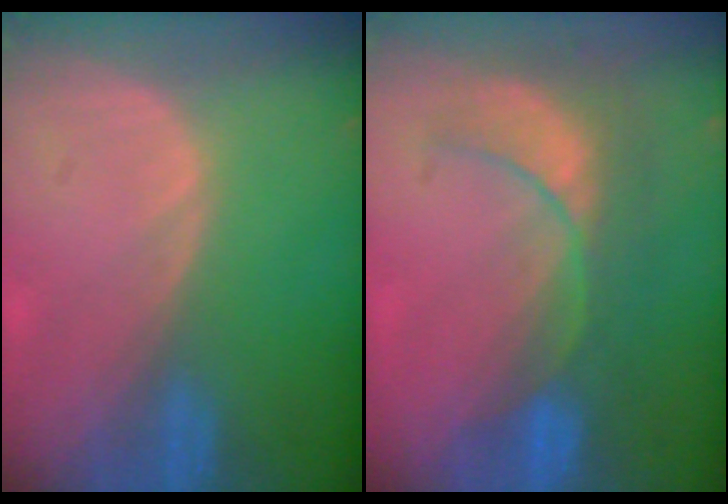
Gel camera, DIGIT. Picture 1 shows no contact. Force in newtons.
{"total": 8.6, "press": 7.7, "slide": 3.7}